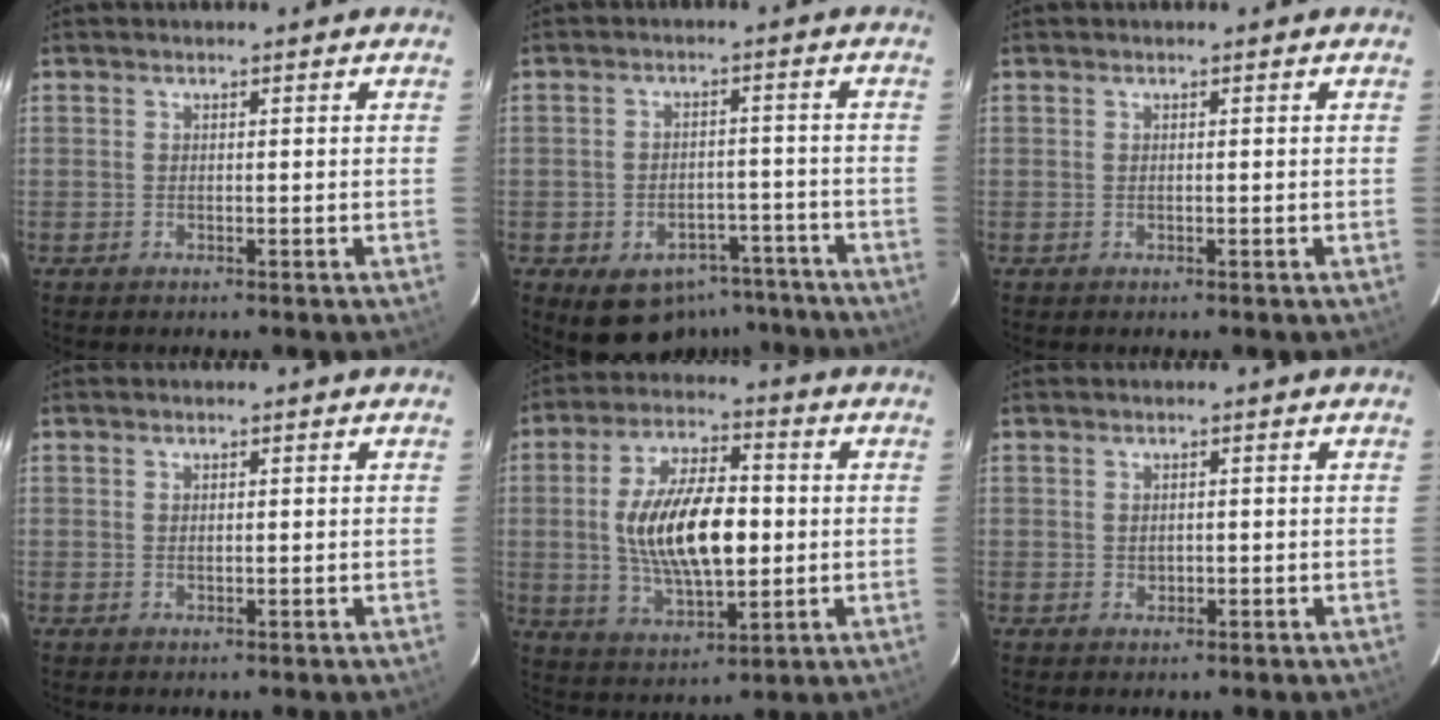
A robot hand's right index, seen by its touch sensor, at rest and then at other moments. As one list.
[{"total": 11.9, "force": [-8.1, 7.5, 4.5], "torque": [-0.086, 0.028, -0.081]}, {"total": 0.0}, {"total": 0.5, "force": [0.2, 0.4, 0.3], "torque": [-0.006, 0.002, 0.005]}, {"total": 16.5, "force": [-0.1, 7.3, 14.8], "torque": [-0.277, 0.004, 0.006]}, {"total": 1.1, "force": [0.1, 1.0, 0.5], "torque": [-0.006, 0.002, 0.003]}]